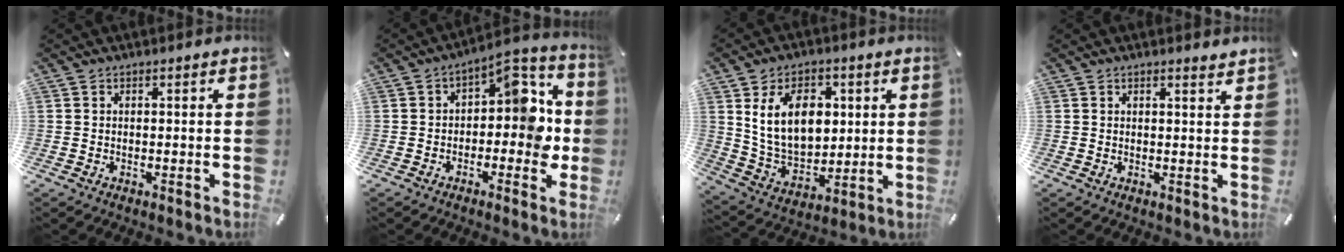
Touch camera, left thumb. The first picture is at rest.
{"total": 9.6, "force": [0.4, 5.9, 7.6], "torque": [-0.082, -0.012, 0.001]}
{"total": 14.2, "force": [4.3, 9.8, 9.3], "torque": [-0.182, -0.001, 0.078]}
{"total": 1.5, "force": [1.5, -0.1, 0.4], "torque": [-0.010, -0.008, 0.028]}